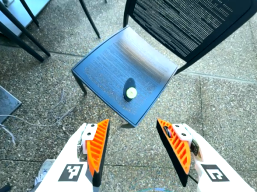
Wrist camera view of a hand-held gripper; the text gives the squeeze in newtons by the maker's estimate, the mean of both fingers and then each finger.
{"total": 0.0}